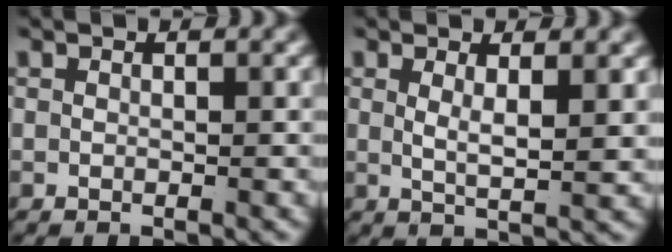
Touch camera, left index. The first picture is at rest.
{"total": 2.5, "force": [0.9, 0.0, 2.4], "torque": [-0.044, -0.016, 0.024]}